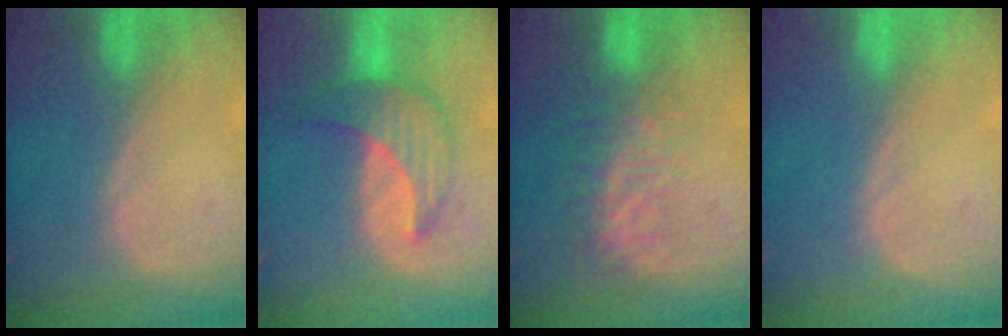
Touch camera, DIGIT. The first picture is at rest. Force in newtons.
{"total": 7.0, "press": 7.0, "slide": 0.4}
{"total": 7.9, "press": 6.9, "slide": 4.0}
{"total": 0.0}